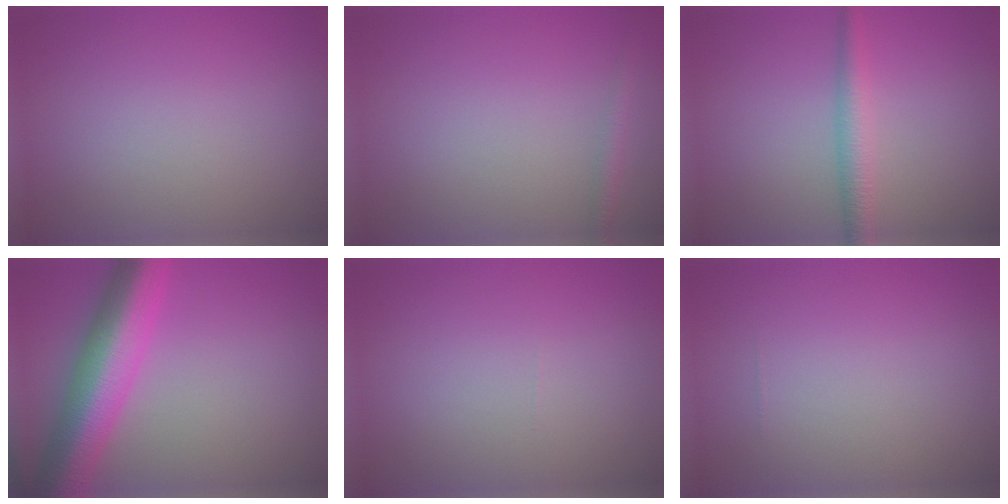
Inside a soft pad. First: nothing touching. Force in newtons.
{"total": 1.3, "press": 1.3, "slide": 0.1}
{"total": 2.8, "press": 2.8, "slide": 0.0}
{"total": 9.8, "press": 9.8, "slide": 0.4}
{"total": 0.0}
{"total": 0.0}